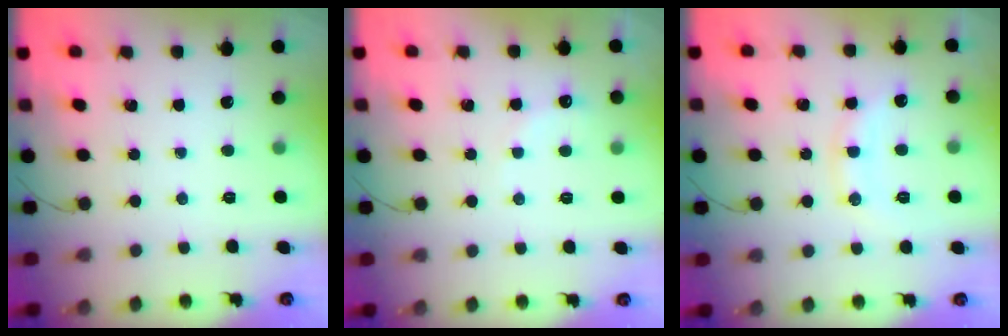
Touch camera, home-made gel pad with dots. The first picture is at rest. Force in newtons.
{"total": 3.9, "press": 3.8, "slide": 1.0}
{"total": 11.5, "press": 11.5, "slide": 0.5}